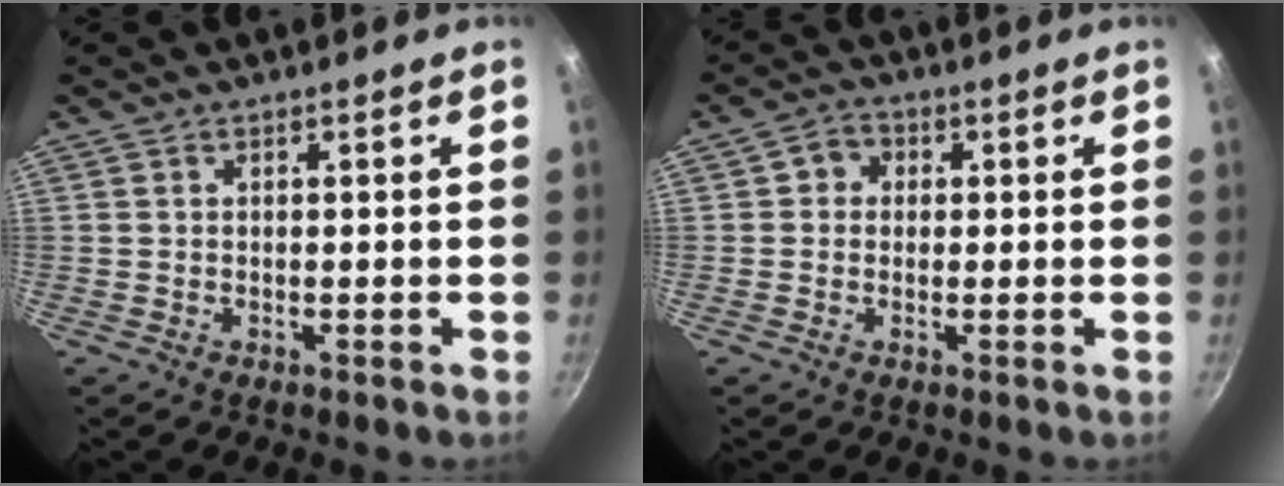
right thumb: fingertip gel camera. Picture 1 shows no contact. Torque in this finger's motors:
{"motor_torque": [0.16, 0.08, 0.37, -0.58, 0.01]}